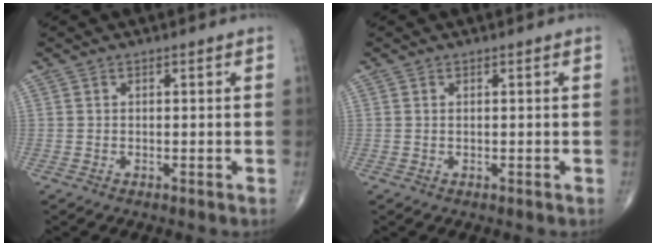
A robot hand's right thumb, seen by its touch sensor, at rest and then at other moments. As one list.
[{"total": 0.0}]